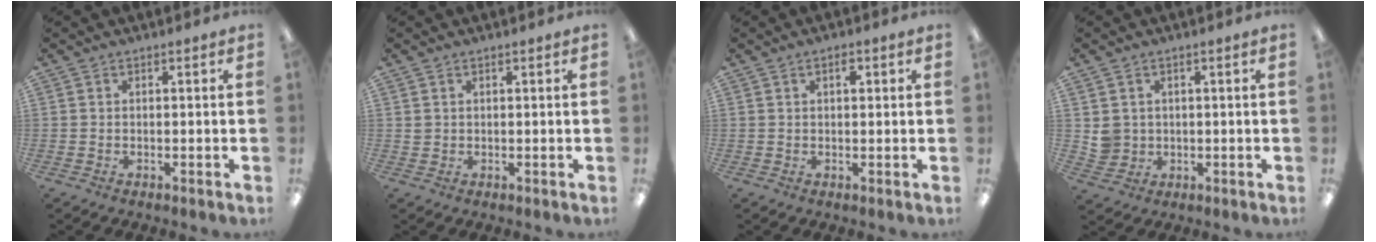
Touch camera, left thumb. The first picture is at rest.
{"total": 1.2, "force": [0.6, 1.0, 0.2], "torque": [-0.005, 0.004, 0.010]}
{"total": 2.3, "force": [1.1, 1.2, 1.7], "torque": [-0.020, 0.000, 0.014]}
{"total": 4.1, "force": [1.1, 3.9, 0.3], "torque": [-0.001, 0.003, 0.021]}